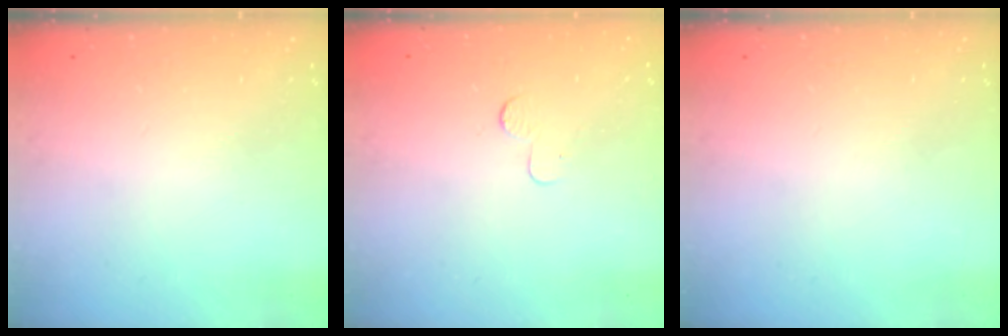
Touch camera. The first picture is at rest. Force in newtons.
{"total": 2.3, "press": 2.3, "slide": 0.2}
{"total": 0.0}